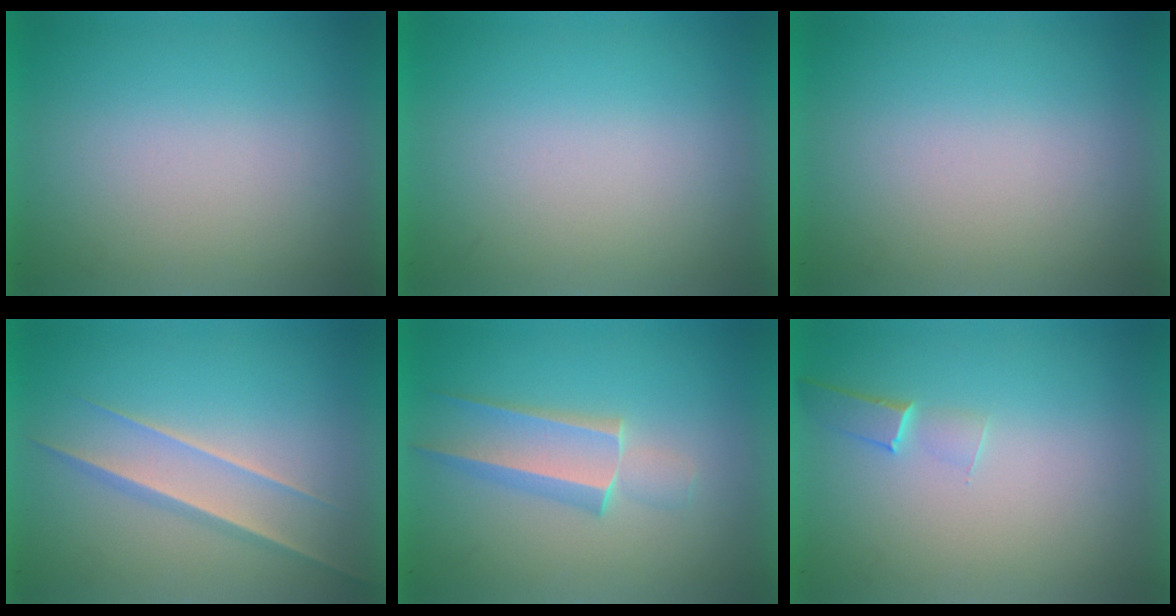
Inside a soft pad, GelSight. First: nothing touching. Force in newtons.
{"total": 0.0}
{"total": 0.0}
{"total": 1.5}
{"total": 2.2}
{"total": 1.0}